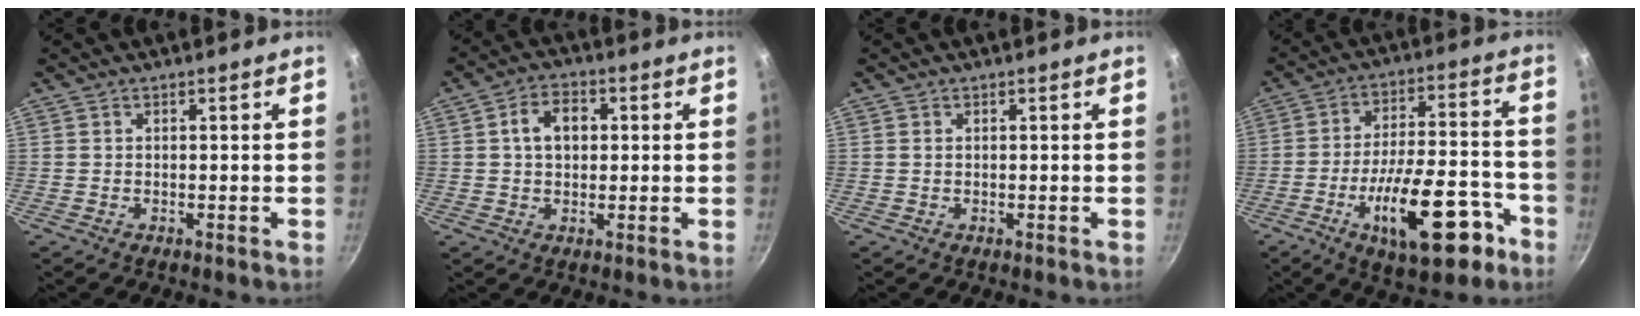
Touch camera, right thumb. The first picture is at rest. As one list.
[{"total": 6.8, "force": [1.1, 4.7, 4.7], "torque": [-0.059, 0.012, 0.012]}, {"total": 0.5, "force": [0.2, 0.3, 0.4], "torque": [-0.008, 0.001, 0.003]}, {"total": 18.9, "force": [-8.6, 7.5, 15.1], "torque": [-0.210, 0.052, -0.123]}]